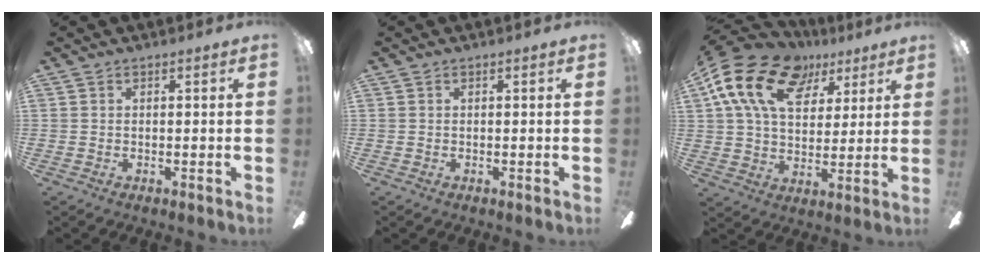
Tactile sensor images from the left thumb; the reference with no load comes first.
{"total": 0.0}
{"total": 19.2, "force": [9.9, 12.0, 11.2], "torque": [-0.221, -0.035, 0.179]}